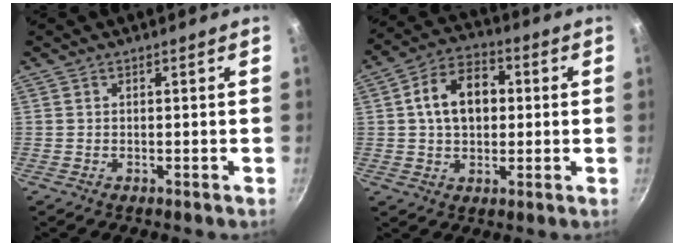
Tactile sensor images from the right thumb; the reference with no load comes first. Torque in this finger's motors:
{"motor_torque": [0.00, 0.28, 0.11, 0.11, 0.08]}